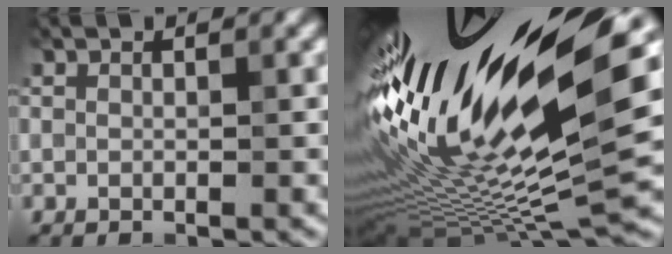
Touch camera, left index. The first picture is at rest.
{"total": 19.3, "force": [5.2, 4.3, 18.1], "torque": [-0.330, -0.024, 0.107]}